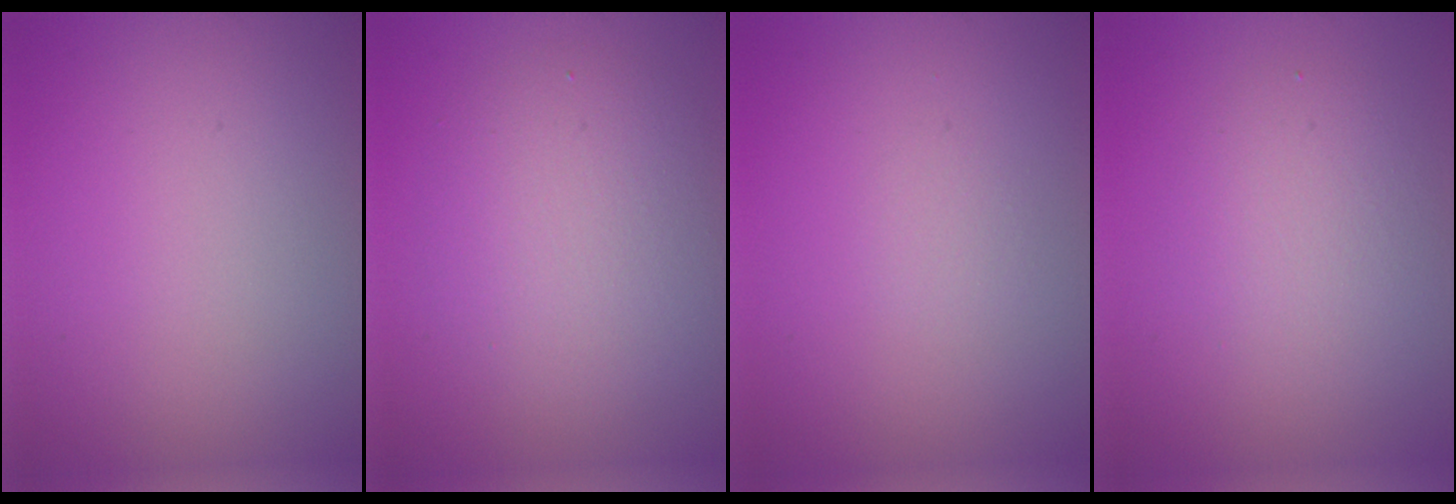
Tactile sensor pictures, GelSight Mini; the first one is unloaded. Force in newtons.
{"total": 4.6, "press": 4.6, "slide": 0.6}
{"total": 0.5, "press": 0.5, "slide": 0.1}
{"total": 2.9, "press": 2.9, "slide": 0.2}